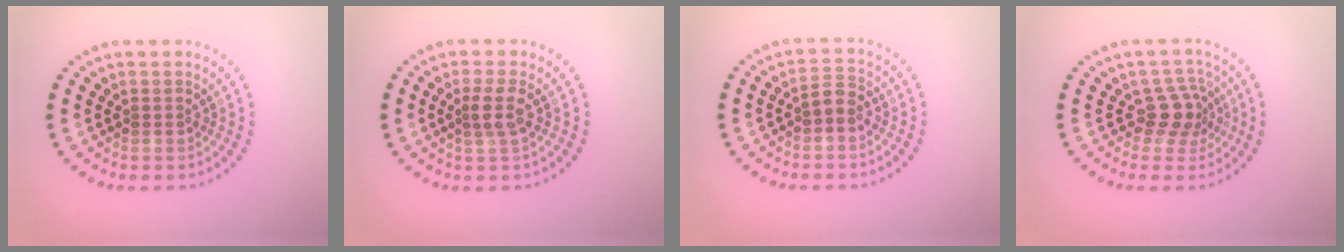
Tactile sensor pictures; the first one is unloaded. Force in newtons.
{"total": 2.0, "press": 1.7, "slide": 1.1}
{"total": 1.6, "press": 1.4, "slide": 0.7}
{"total": 2.9, "press": 2.2, "slide": 2.0}